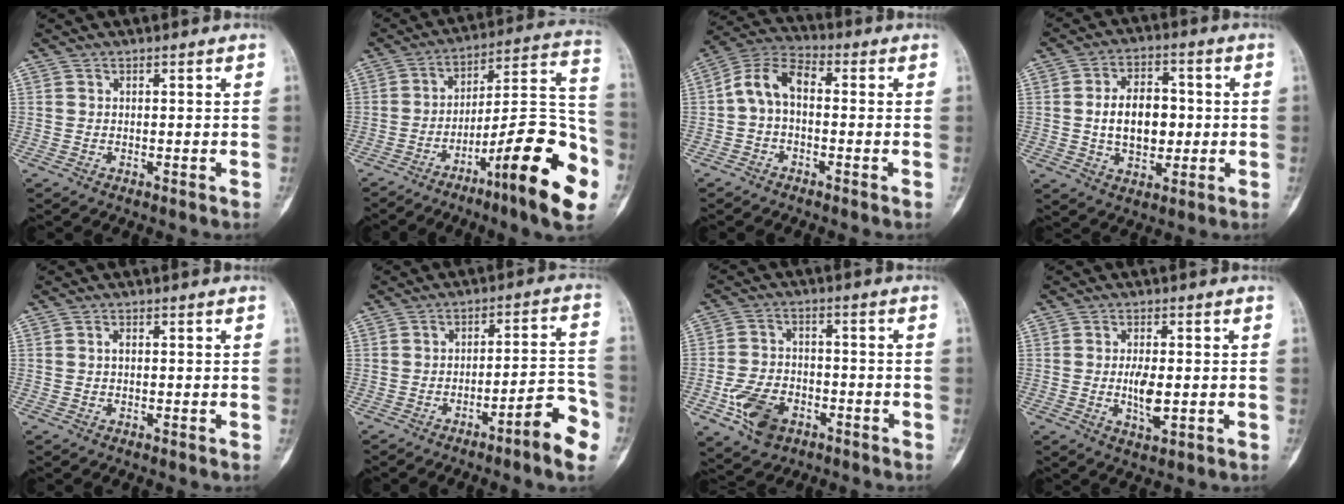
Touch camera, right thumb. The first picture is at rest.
{"total": 23.2, "force": [-10.2, 4.6, 20.3], "torque": [-0.272, 0.063, -0.151]}
{"total": 7.7, "force": [-0.5, 4.4, 6.3], "torque": [-0.115, 0.029, -0.026]}
{"total": 11.0, "force": [-0.2, 7.2, 8.3], "torque": [-0.108, 0.014, -0.004]}
{"total": 0.9, "force": [-0.1, 0.4, 0.8], "torque": [-0.013, 0.002, -0.002]}
{"total": 9.8, "force": [-5.3, 1.4, 8.2], "torque": [-0.102, 0.042, -0.075]}
{"total": 9.7, "force": [-4.4, 6.5, 5.7], "torque": [-0.094, 0.023, -0.074]}
{"total": 5.4, "force": [-0.6, 2.2, 4.9], "torque": [-0.090, -0.011, -0.009]}